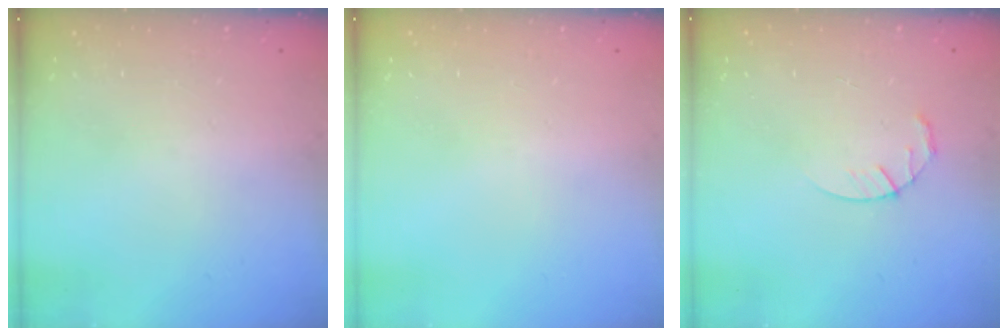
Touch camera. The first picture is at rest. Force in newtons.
{"total": 0.0}
{"total": 3.6, "press": 3.6, "slide": 0.5}